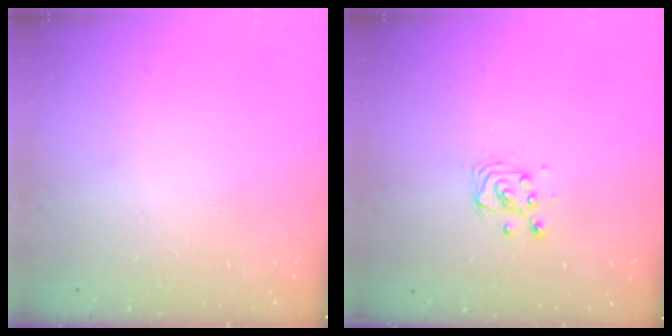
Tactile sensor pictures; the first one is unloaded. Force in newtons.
{"total": 4.2, "press": 4.2, "slide": 0.5}